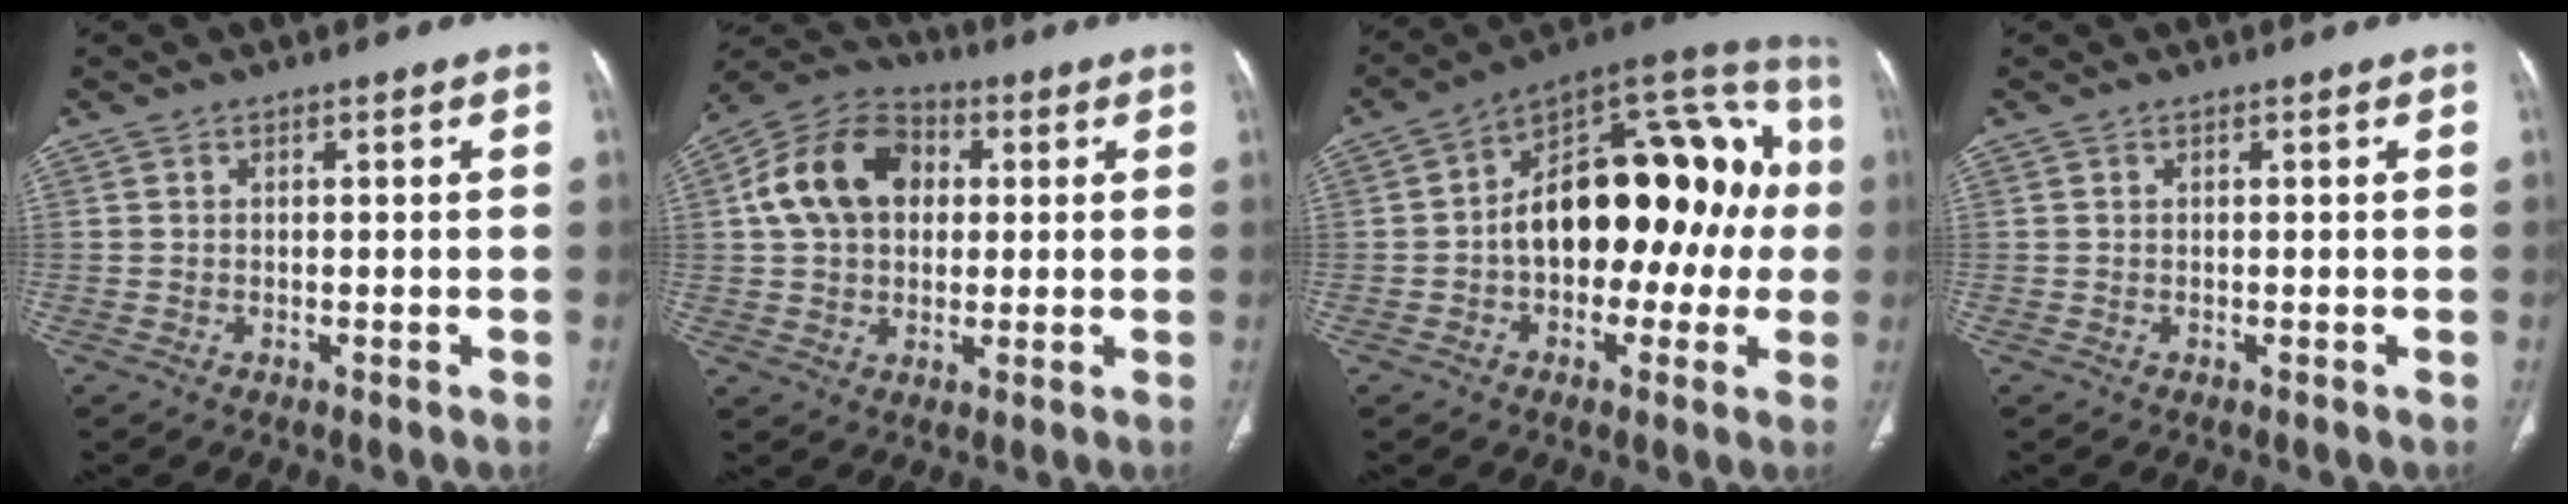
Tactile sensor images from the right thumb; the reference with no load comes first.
{"total": 14.5, "force": [2.7, 10.6, 9.4], "torque": [-0.150, 0.019, 0.038]}
{"total": 24.4, "force": [-0.1, 14.2, 19.9], "torque": [-0.248, 0.062, -0.008]}
{"total": 0.0}